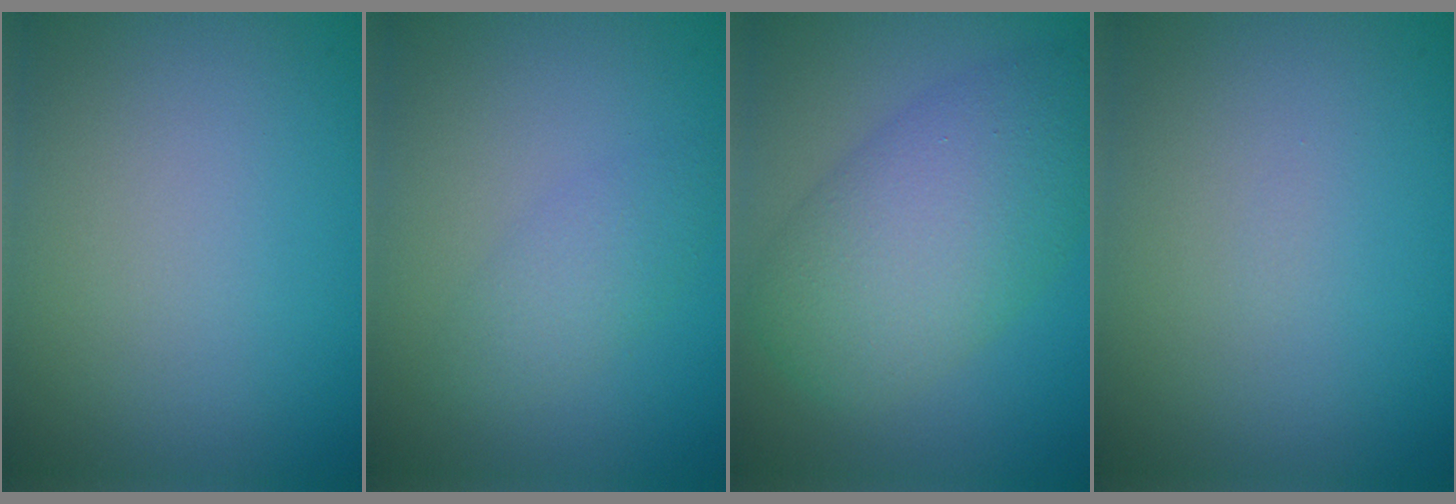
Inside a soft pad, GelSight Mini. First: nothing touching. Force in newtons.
{"total": 2.0, "press": 2.0, "slide": 0.1}
{"total": 7.9, "press": 7.9, "slide": 0.2}
{"total": 0.0}